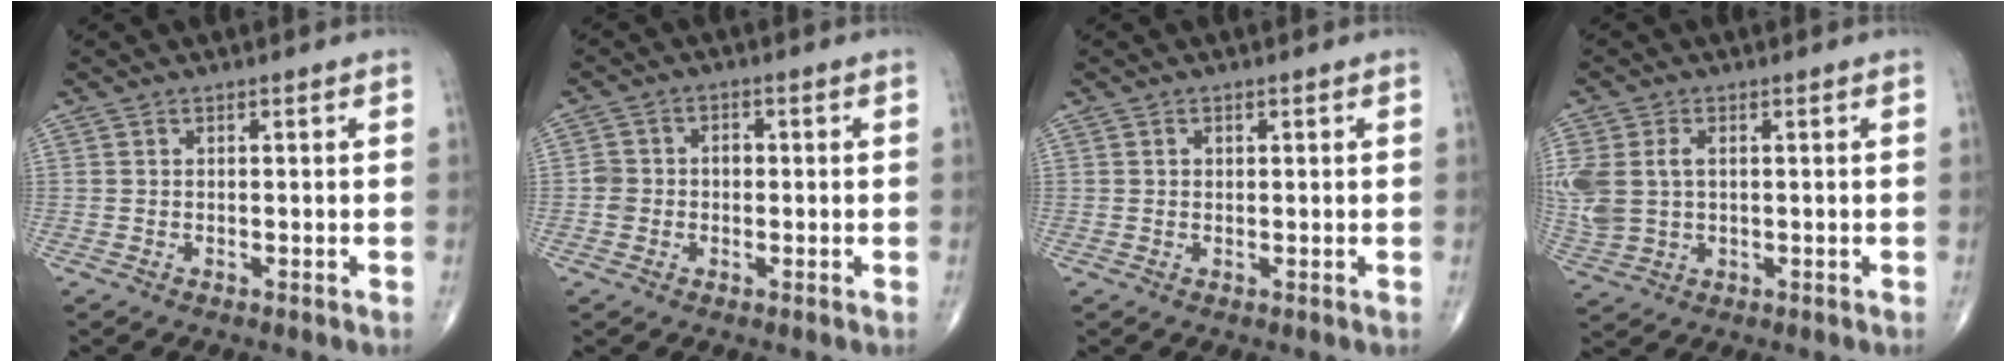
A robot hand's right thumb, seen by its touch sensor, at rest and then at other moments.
{"total": 3.8, "force": [-0.4, 3.4, 1.7], "torque": [-0.017, 0.017, -0.010]}
{"total": 0.7, "force": [0.2, 0.5, 0.3], "torque": [0.000, -0.001, 0.004]}
{"total": 9.6, "force": [1.1, 6.6, 6.8], "torque": [-0.179, 0.007, 0.032]}